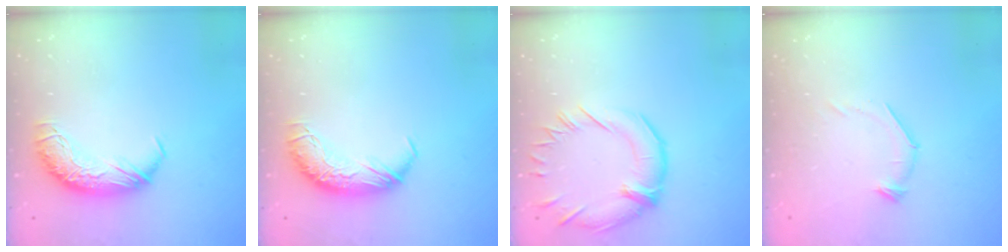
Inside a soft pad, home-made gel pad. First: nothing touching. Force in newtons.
{"total": 0.0}
{"total": 2.0, "press": 1.7, "slide": 1.0}
{"total": 5.7, "press": 5.7, "slide": 0.9}